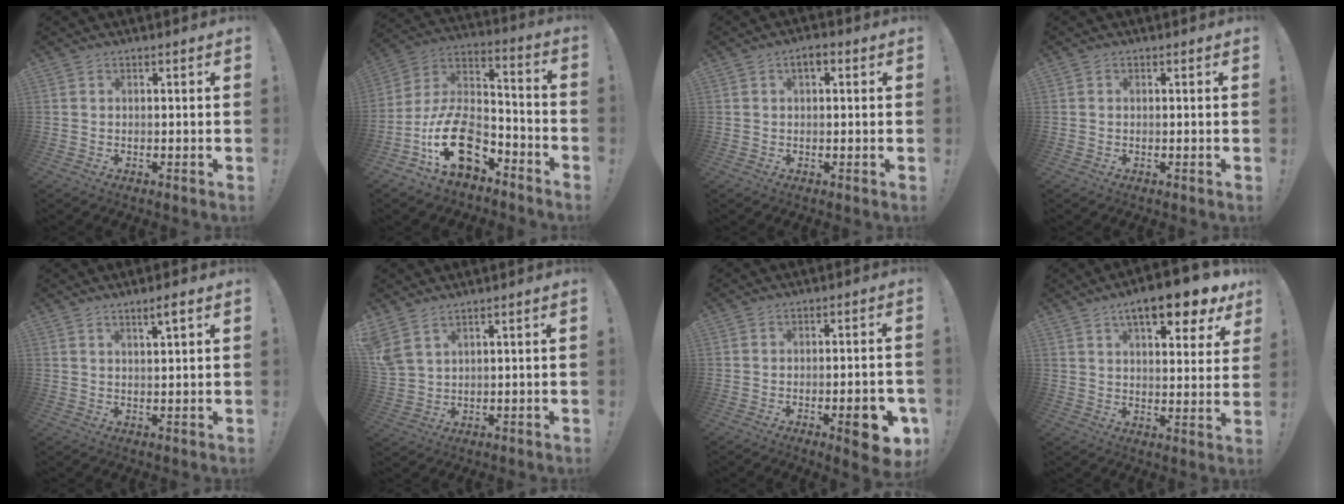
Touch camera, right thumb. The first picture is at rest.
{"total": 20.5, "force": [-9.9, 12.1, 13.4], "torque": [-0.245, 0.058, -0.162]}
{"total": 2.8, "force": [0.8, 1.4, 2.3], "torque": [-0.029, 0.002, 0.011]}
{"total": 0.0}
{"total": 6.7, "force": [4.4, 2.2, 4.5], "torque": [-0.059, -0.022, 0.072]}
{"total": 5.6, "force": [4.0, 2.5, 3.1], "torque": [-0.079, -0.013, 0.081]}
{"total": 10.0, "force": [-3.9, 2.9, 8.8], "torque": [-0.103, 0.009, -0.054]}
{"total": 12.7, "force": [8.0, 3.4, 9.2], "torque": [-0.131, -0.049, 0.128]}